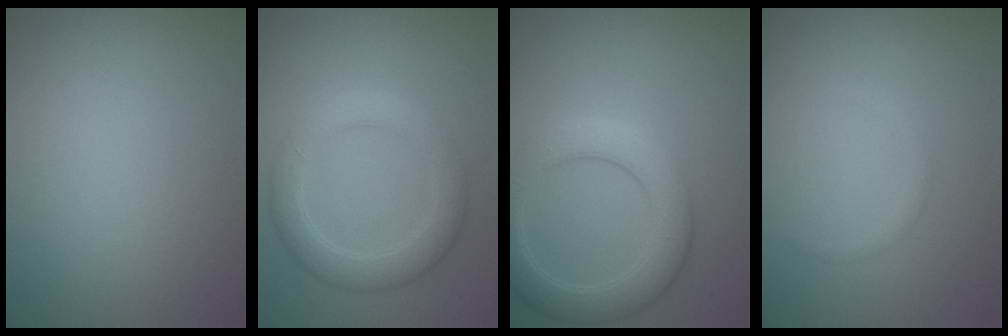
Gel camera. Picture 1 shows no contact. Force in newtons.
{"total": 4.0, "press": 4.0, "slide": 0.1}
{"total": 5.0, "press": 5.0, "slide": 0.5}
{"total": 0.6, "press": 0.6, "slide": 0.0}